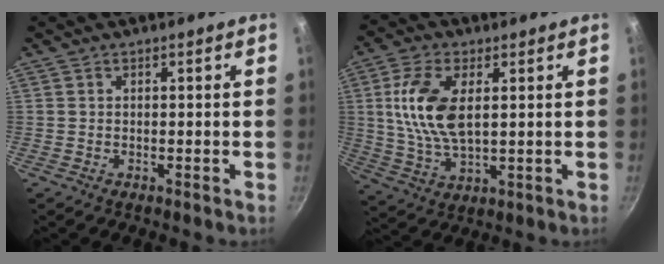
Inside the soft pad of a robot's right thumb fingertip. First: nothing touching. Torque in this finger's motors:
{"motor_torque": [0.45, 1.22, 1.69, 0.15, 0.48]}